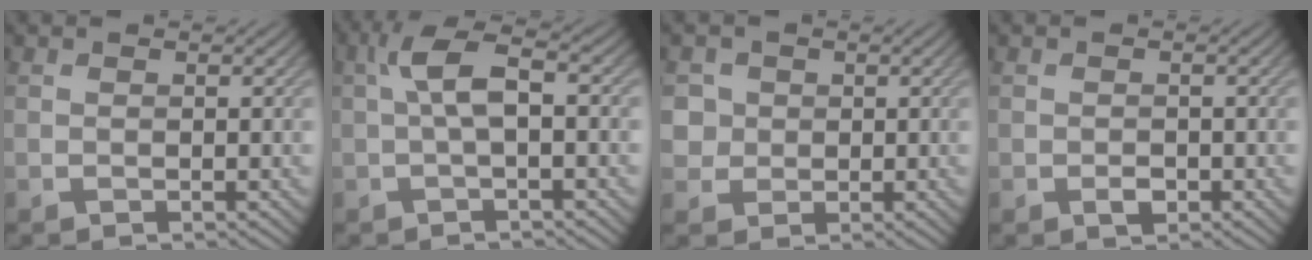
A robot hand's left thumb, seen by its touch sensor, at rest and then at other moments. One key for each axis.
{"total": 4.8, "fx": 0.2, "fy": 1.3, "fz": 4.6, "tx": -0.096, "ty": 0.017, "tz": -0.001}
{"total": 3.0, "fx": 0.5, "fy": 2.9, "fz": 0.6, "tx": -0.025, "ty": -0.007, "tz": 0.013}
{"total": 1.4, "fx": -0.7, "fy": 0.9, "fz": 0.8, "tx": -0.013, "ty": -0.006, "tz": -0.014}